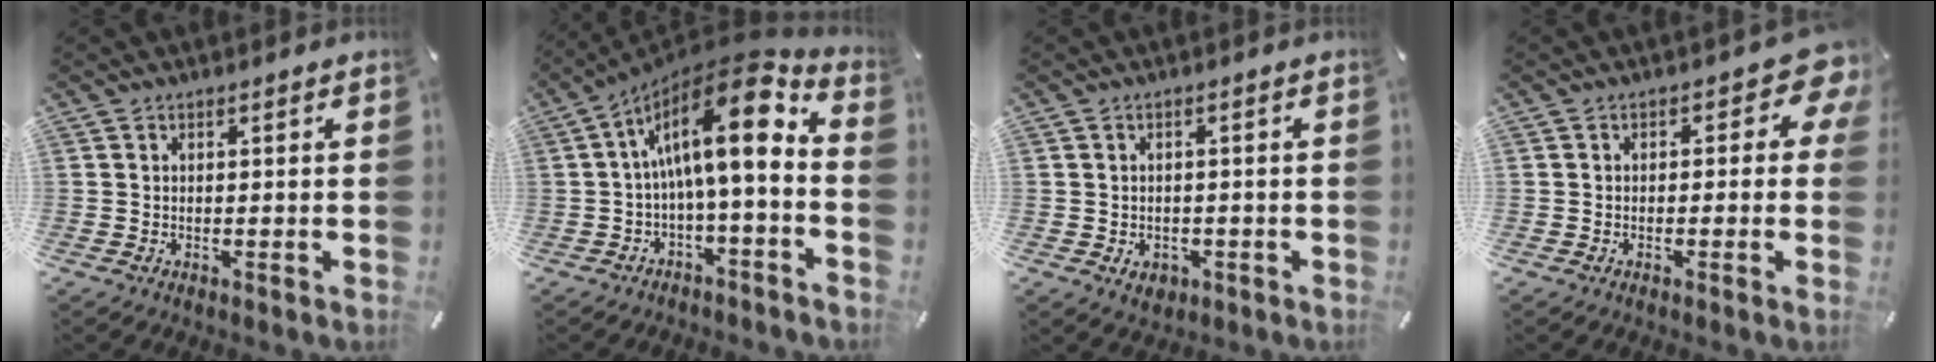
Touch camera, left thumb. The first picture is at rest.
{"total": 16.8, "force": [3.3, 5.4, 15.6], "torque": [-0.249, -0.020, 0.049]}
{"total": 2.8, "force": [-1.0, 2.4, 1.1], "torque": [-0.010, 0.002, -0.020]}
{"total": 6.3, "force": [1.3, 3.6, 5.0], "torque": [-0.063, -0.004, 0.017]}